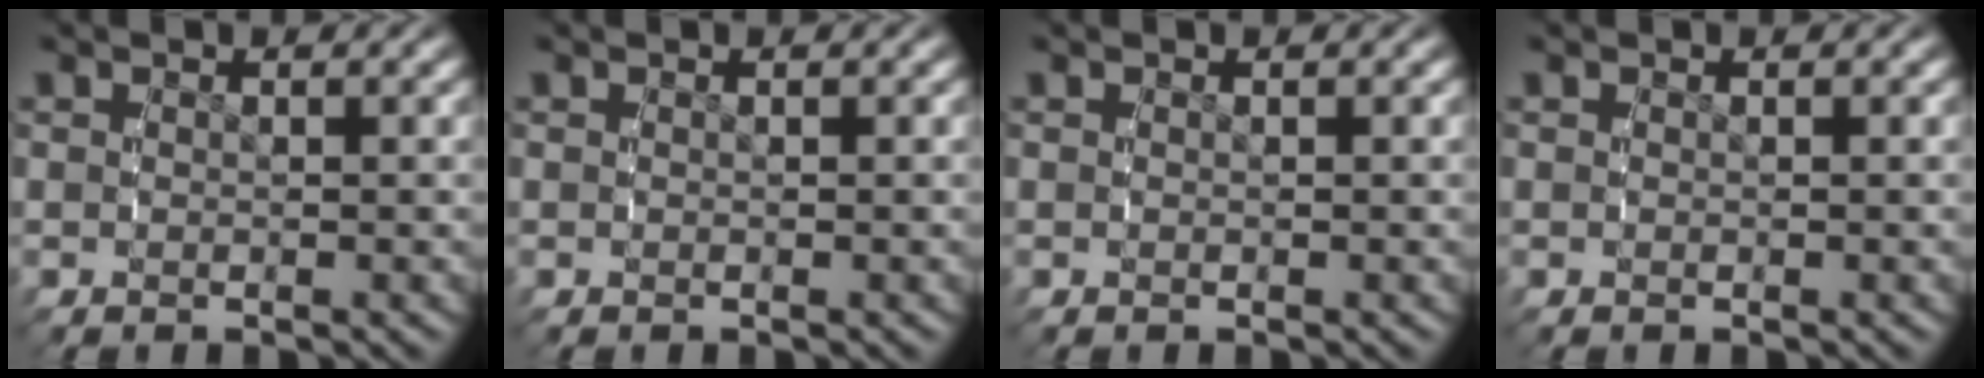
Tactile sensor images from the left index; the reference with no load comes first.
{"total": 0.0}
{"total": 0.0}
{"total": 0.0}